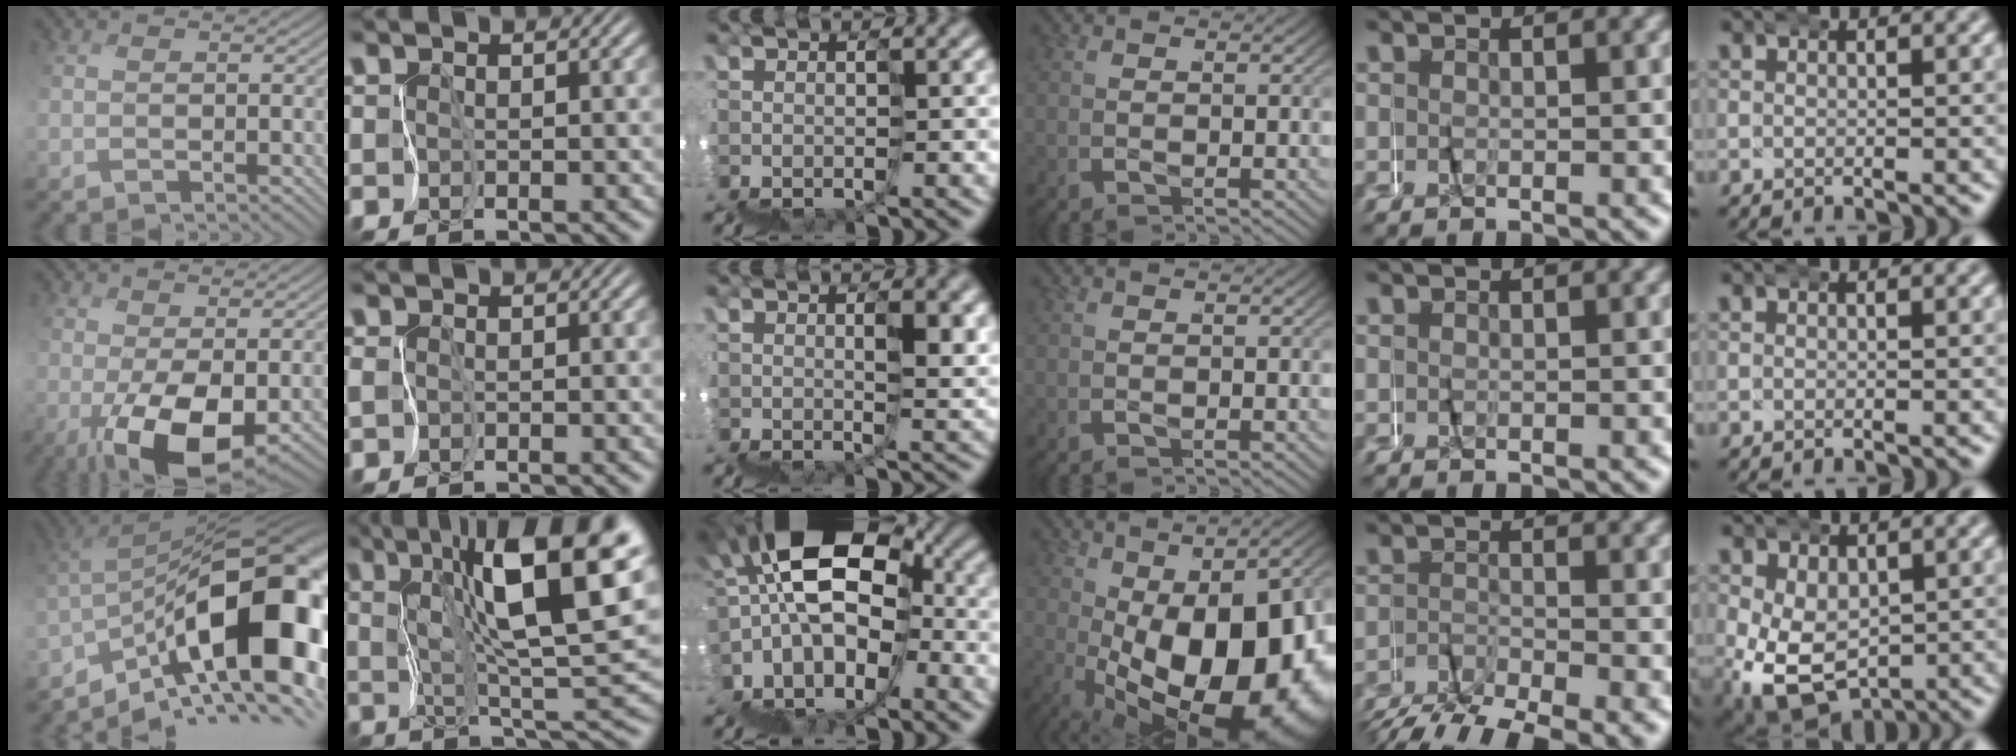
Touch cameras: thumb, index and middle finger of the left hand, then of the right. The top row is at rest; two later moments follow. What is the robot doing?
{"motion": "wrap", "object": "masking tape"}